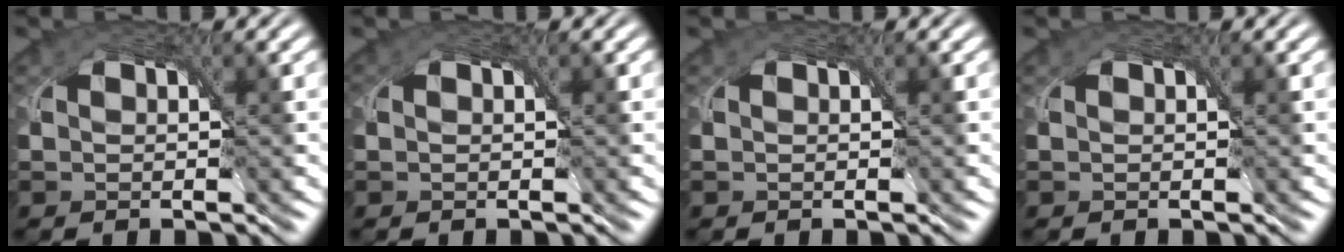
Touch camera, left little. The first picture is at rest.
{"total": 0.0}
{"total": 0.0}
{"total": 0.0}